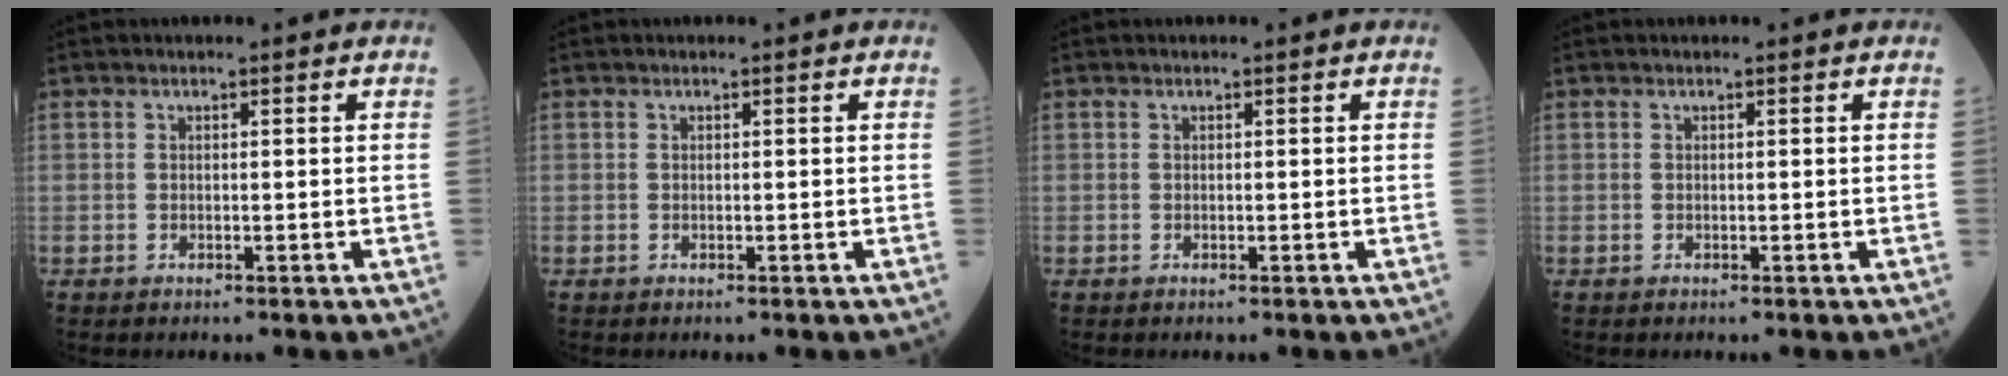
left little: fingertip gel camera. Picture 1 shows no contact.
{"total": 0.0}
{"total": 0.0}
{"total": 0.0}